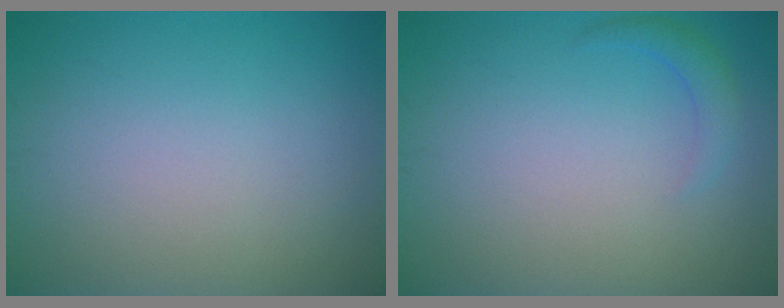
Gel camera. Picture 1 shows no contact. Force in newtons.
{"total": 1.4, "press": 1.4, "slide": 0.1}